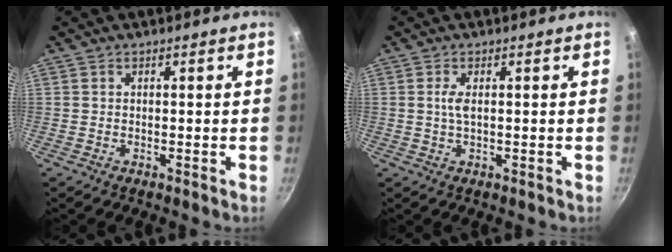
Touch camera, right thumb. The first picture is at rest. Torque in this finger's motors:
{"motor_torque": [0.57, 0.23, 0.41, -0.42, 0.02]}